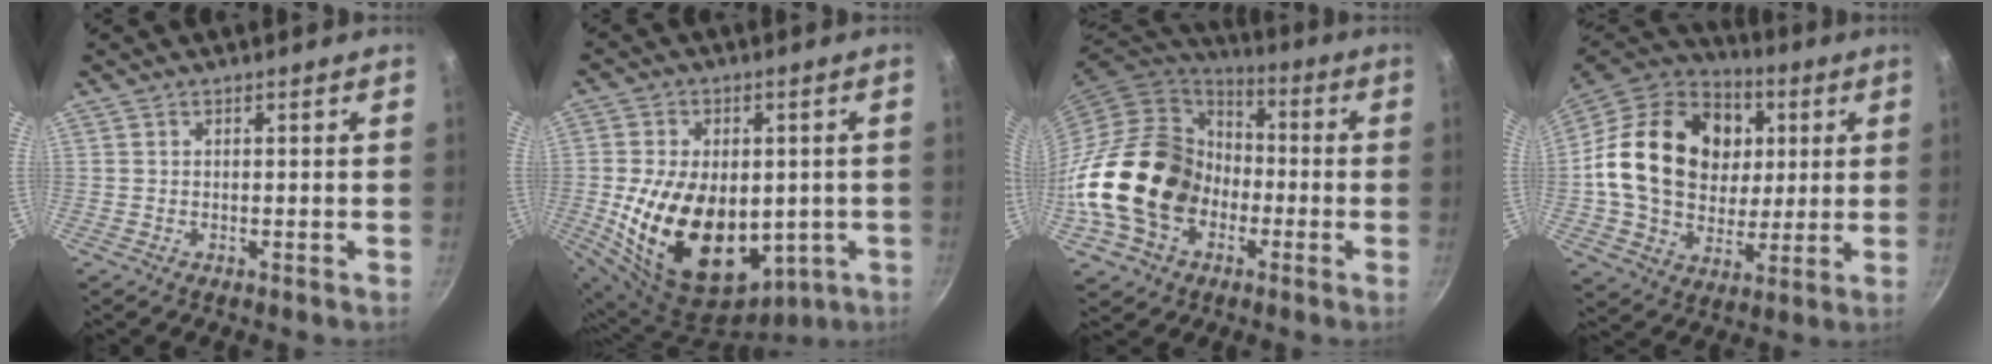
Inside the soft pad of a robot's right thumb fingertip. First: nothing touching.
{"total": 22.1, "force": [-2.2, 14.7, 16.4], "torque": [-0.278, -0.009, -0.012]}
{"total": 22.0, "force": [-4.6, 17.4, 12.7], "torque": [-0.216, 0.049, -0.078]}
{"total": 25.4, "force": [4.1, 19.6, 15.6], "torque": [-0.257, 0.012, 0.072]}